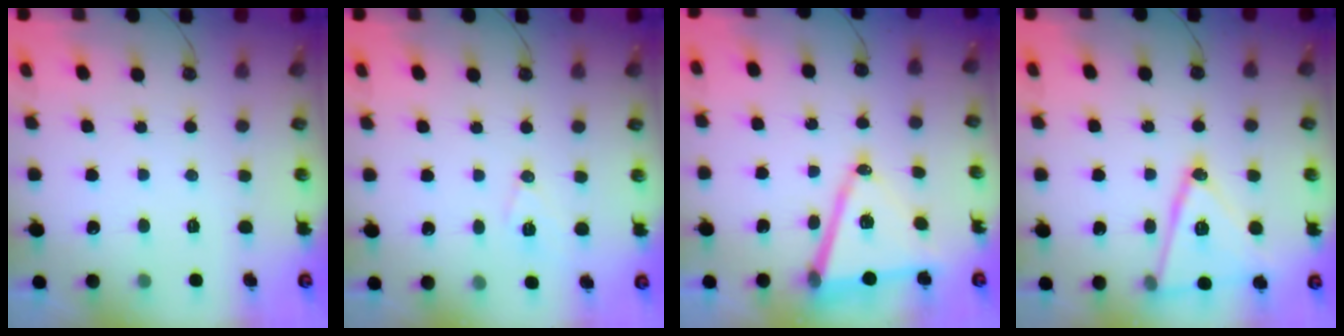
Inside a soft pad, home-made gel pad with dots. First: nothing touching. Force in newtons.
{"total": 7.2, "press": 6.2, "slide": 3.8}
{"total": 14.0, "press": 13.4, "slide": 3.9}
{"total": 17.5, "press": 17.2, "slide": 3.4}